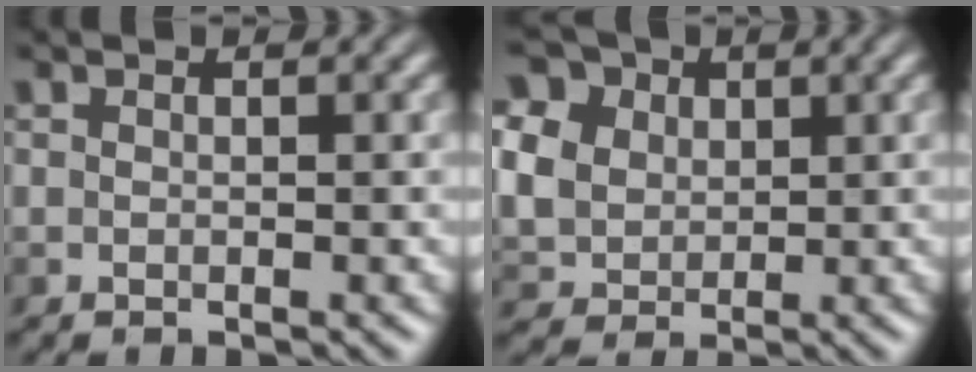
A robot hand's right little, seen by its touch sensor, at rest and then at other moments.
{"total": 12.0, "force": [4.8, 9.3, 5.9], "torque": [-0.152, 0.028, 0.085]}